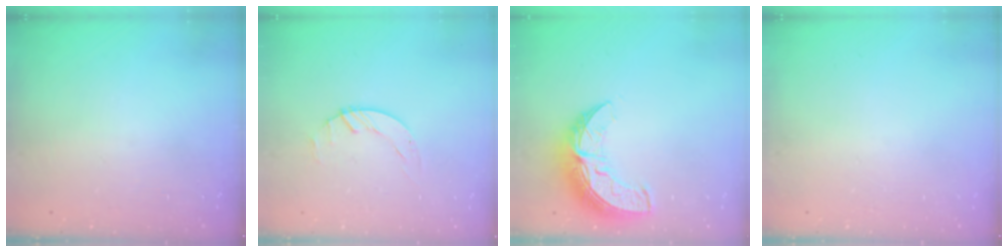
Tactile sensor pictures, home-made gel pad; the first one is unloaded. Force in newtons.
{"total": 0.6, "press": 0.6, "slide": 0.1}
{"total": 11.3, "press": 11.3, "slide": 0.8}
{"total": 0.0}